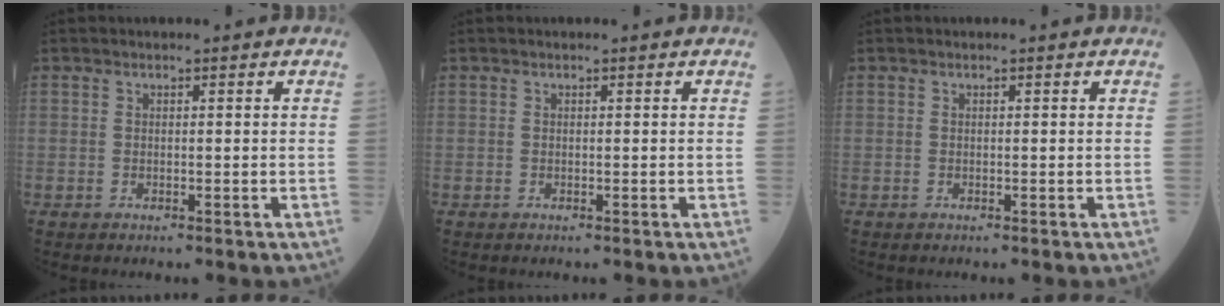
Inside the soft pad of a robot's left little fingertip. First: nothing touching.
{"total": 0.0}
{"total": 0.0}